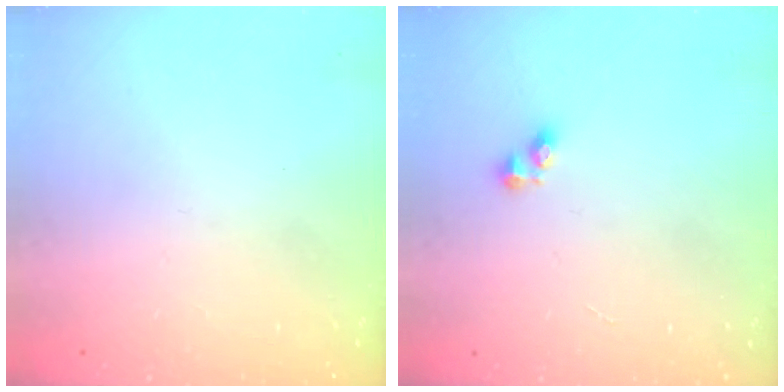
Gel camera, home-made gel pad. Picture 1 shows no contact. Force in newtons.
{"total": 2.6, "press": 2.6, "slide": 0.4}